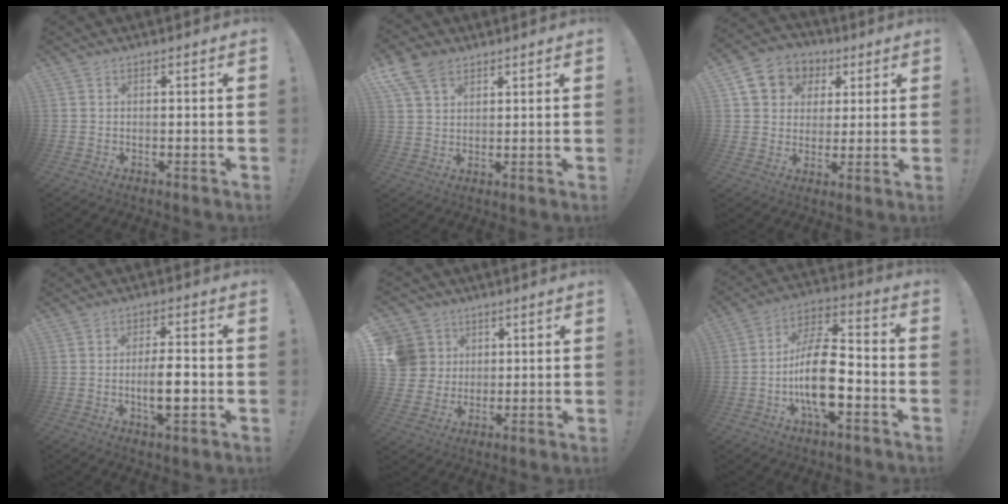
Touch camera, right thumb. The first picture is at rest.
{"total": 8.9, "force": [5.3, 5.7, 4.3], "torque": [-0.082, -0.014, 0.107]}
{"total": 10.6, "force": [4.0, 9.1, 3.8], "torque": [-0.052, -0.017, 0.082]}
{"total": 7.9, "force": [-2.0, 1.9, 7.4], "torque": [-0.122, -0.002, -0.038]}
{"total": 11.4, "force": [3.1, 10.4, 3.5], "torque": [-0.055, -0.009, 0.066]}
{"total": 17.5, "force": [-5.1, 7.8, 14.8], "torque": [-0.280, 0.027, -0.081]}